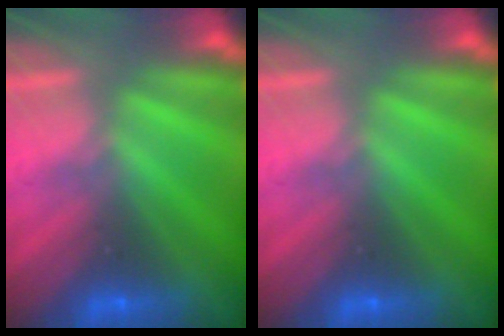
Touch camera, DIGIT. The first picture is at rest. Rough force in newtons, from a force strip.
{"total": 0.0}